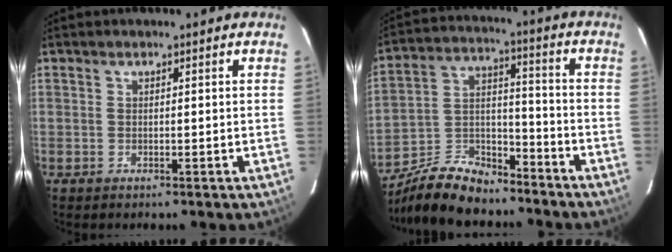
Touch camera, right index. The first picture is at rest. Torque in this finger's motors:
{"motor_torque": [0.40, -1.23, 0.11, 0.00]}